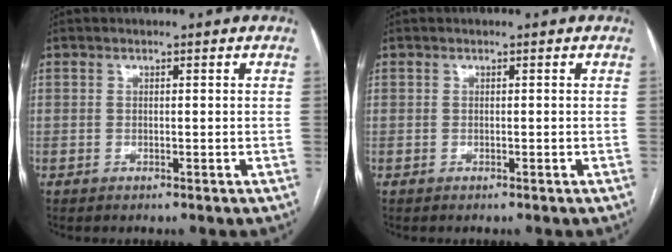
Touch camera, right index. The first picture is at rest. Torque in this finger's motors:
{"motor_torque": [0.00, 0.00, 0.00, 0.00]}